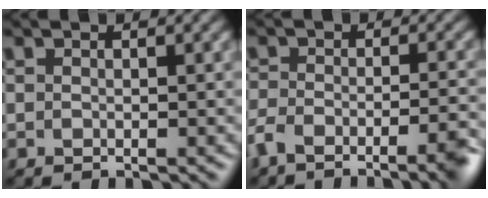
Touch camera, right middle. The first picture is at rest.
{"total": 6.7, "force": [-4.7, 1.9, 4.3], "torque": [-0.077, -0.016, -0.082]}